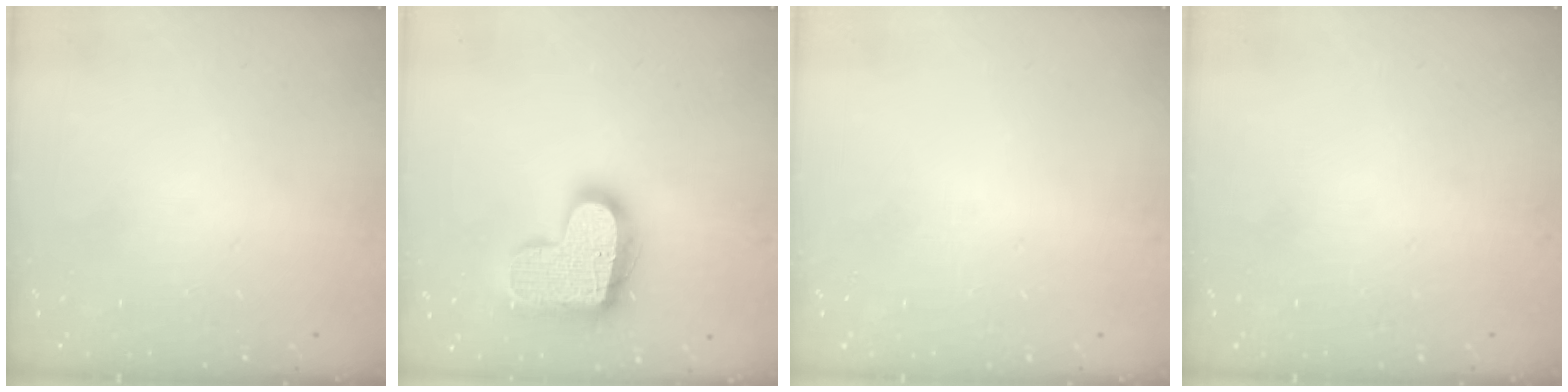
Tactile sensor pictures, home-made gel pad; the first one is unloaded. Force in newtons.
{"total": 17.7, "press": 17.6, "slide": 1.3}
{"total": 0.0}
{"total": 0.0}